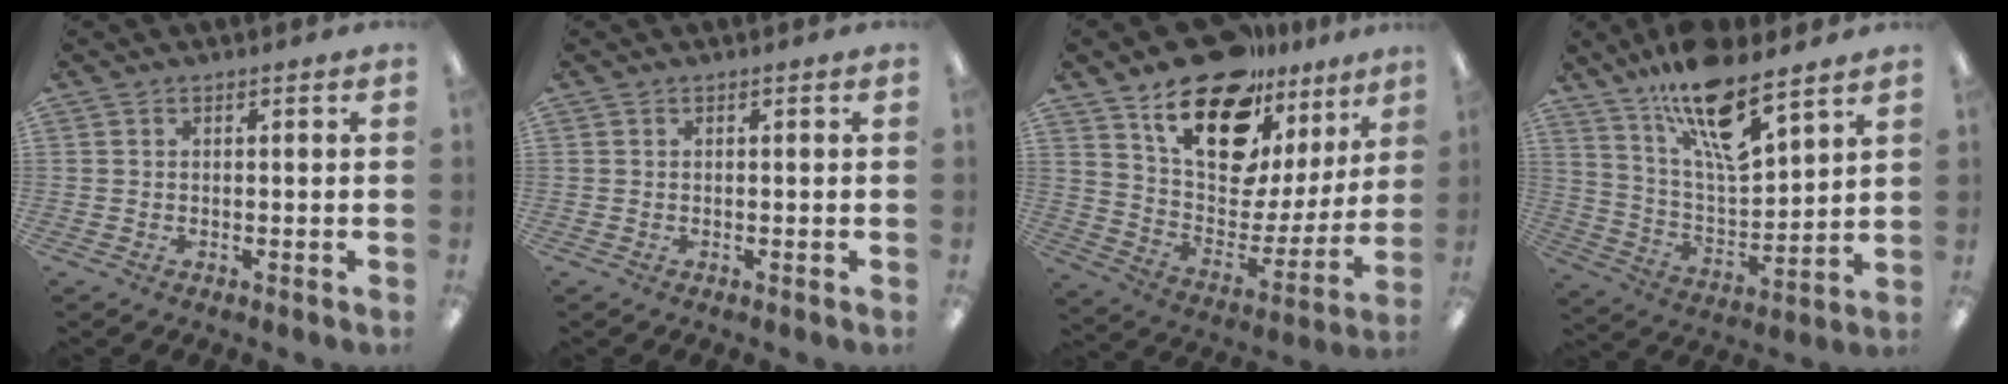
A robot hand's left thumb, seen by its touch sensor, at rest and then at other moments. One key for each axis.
{"total": 0.0}
{"total": 21.4, "fx": 14.8, "fy": 11.0, "fz": 10.9, "tx": -0.179, "ty": -0.102, "tz": 0.265}
{"total": 17.7, "fx": 12.6, "fy": 5.4, "fz": 11.2, "tx": -0.196, "ty": -0.071, "tz": 0.212}